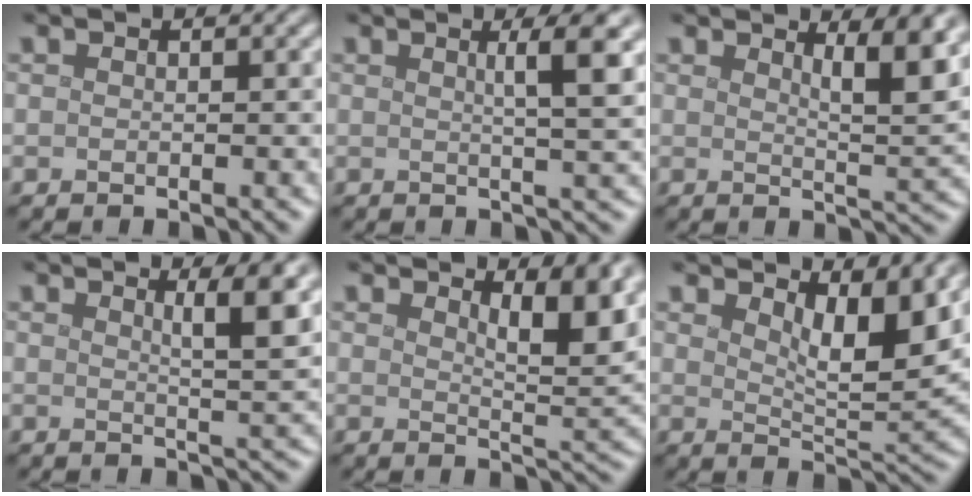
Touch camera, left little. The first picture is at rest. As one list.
[{"total": 4.4, "force": [1.5, 0.6, 4.1], "torque": [-0.054, 0.005, 0.020]}, {"total": 4.8, "force": [2.5, 1.0, 3.9], "torque": [-0.051, -0.007, 0.038]}, {"total": 4.4, "force": [1.9, 0.8, 3.9], "torque": [-0.049, -0.003, 0.029]}, {"total": 5.1, "force": [2.9, 1.5, 4.0], "torque": [-0.055, -0.007, 0.043]}, {"total": 5.3, "force": [3.0, 1.6, 4.0], "torque": [-0.062, -0.011, 0.045]}]